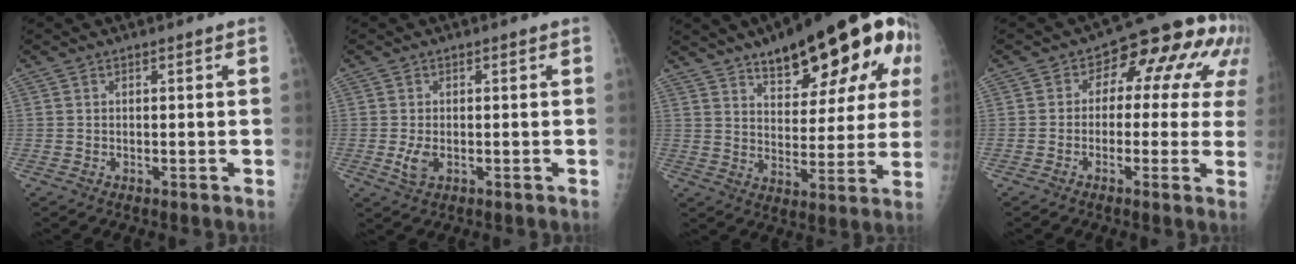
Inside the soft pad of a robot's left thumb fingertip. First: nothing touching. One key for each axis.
{"total": 3.0, "fx": -0.6, "fy": 1.7, "fz": 2.4, "tx": -0.053, "ty": -0.002, "tz": -0.010}
{"total": 23.2, "fx": 11.5, "fy": 8.8, "fz": 18.1, "tx": -0.220, "ty": -0.019, "tz": 0.163}
{"total": 14.0, "fx": 2.9, "fy": 8.4, "fz": 10.8, "tx": -0.076, "ty": 0.037, "tz": 0.022}